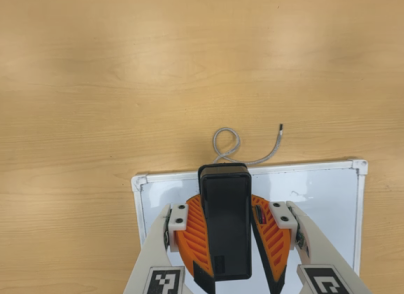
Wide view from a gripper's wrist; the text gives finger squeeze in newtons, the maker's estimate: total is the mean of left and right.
{"total": 11.6, "left": 10.9, "right": 12.2}